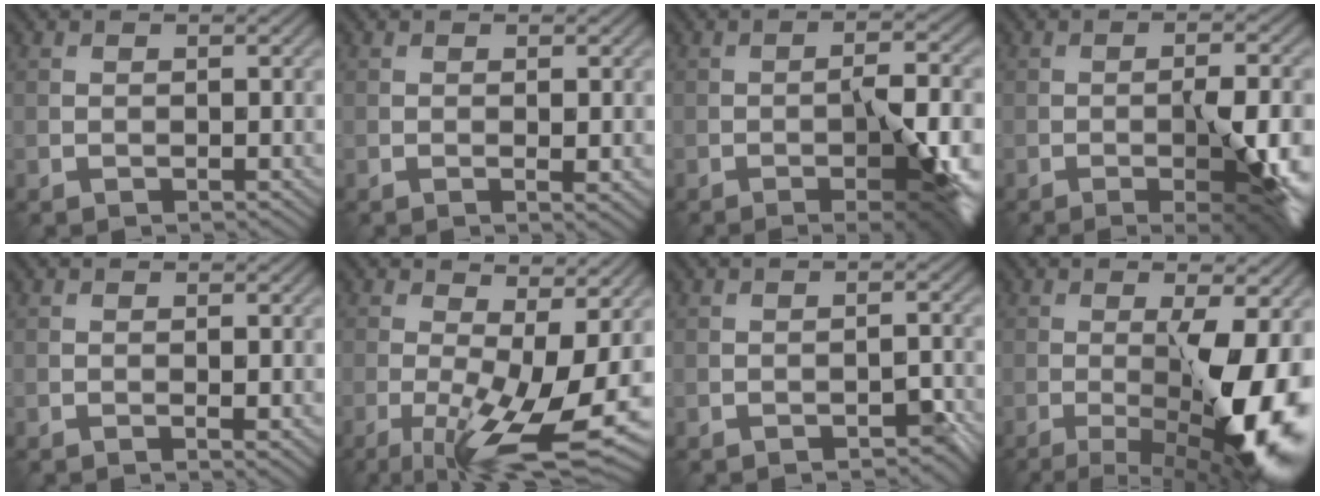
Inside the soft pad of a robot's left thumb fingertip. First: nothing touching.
{"total": 1.4, "force": [-0.1, 0.2, 1.3], "torque": [-0.024, -0.005, -0.003]}
{"total": 8.8, "force": [-3.0, 2.1, 8.0], "torque": [-0.124, -0.004, -0.040]}
{"total": 8.2, "force": [-2.5, 2.0, 7.5], "torque": [-0.119, -0.008, -0.029]}
{"total": 1.0, "force": [-0.1, 0.2, 1.0], "torque": [-0.018, -0.003, -0.003]}
{"total": 12.8, "force": [-3.0, 3.7, 11.9], "torque": [-0.204, -0.005, -0.040]}
{"total": 2.1, "force": [-1.5, 0.8, 1.3], "torque": [-0.017, 0.004, -0.019]}
{"total": 13.4, "force": [-2.8, 3.4, 12.6], "torque": [-0.171, -0.004, -0.037]}